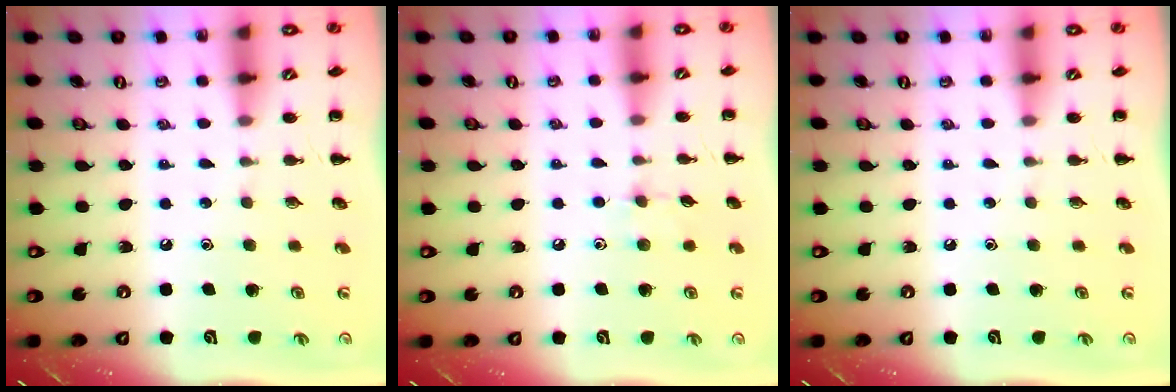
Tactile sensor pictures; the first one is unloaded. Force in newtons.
{"total": 5.9, "press": 5.6, "slide": 1.9}
{"total": 0.0}